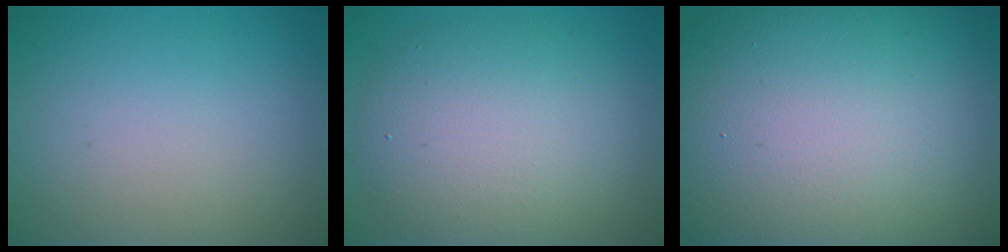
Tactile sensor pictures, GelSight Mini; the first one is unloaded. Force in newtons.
{"total": 8.2, "press": 8.2, "slide": 0.3}
{"total": 21.9, "press": 21.9, "slide": 1.3}